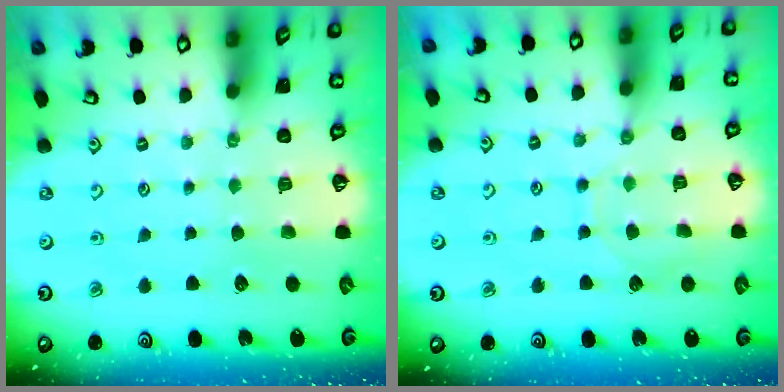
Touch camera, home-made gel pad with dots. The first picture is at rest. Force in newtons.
{"total": 6.9, "press": 6.8, "slide": 0.7}